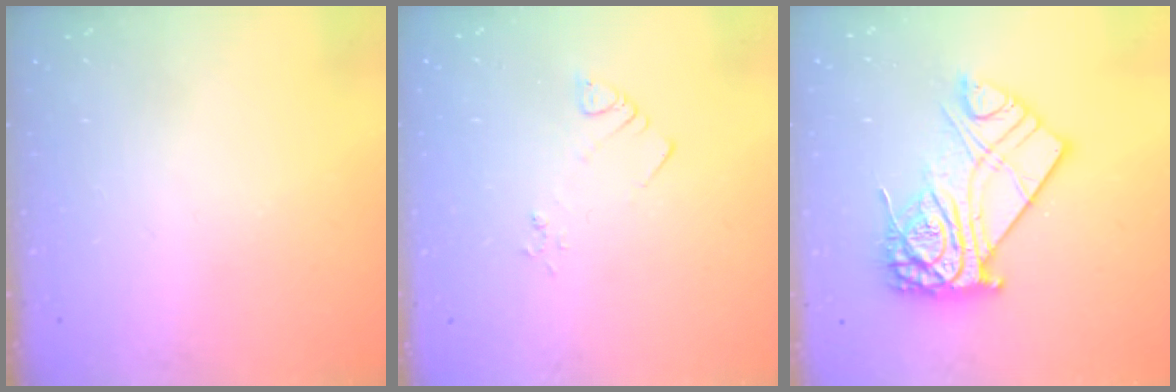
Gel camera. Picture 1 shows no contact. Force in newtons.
{"total": 2.4, "press": 2.4, "slide": 0.4}
{"total": 15.8, "press": 15.7, "slide": 1.3}